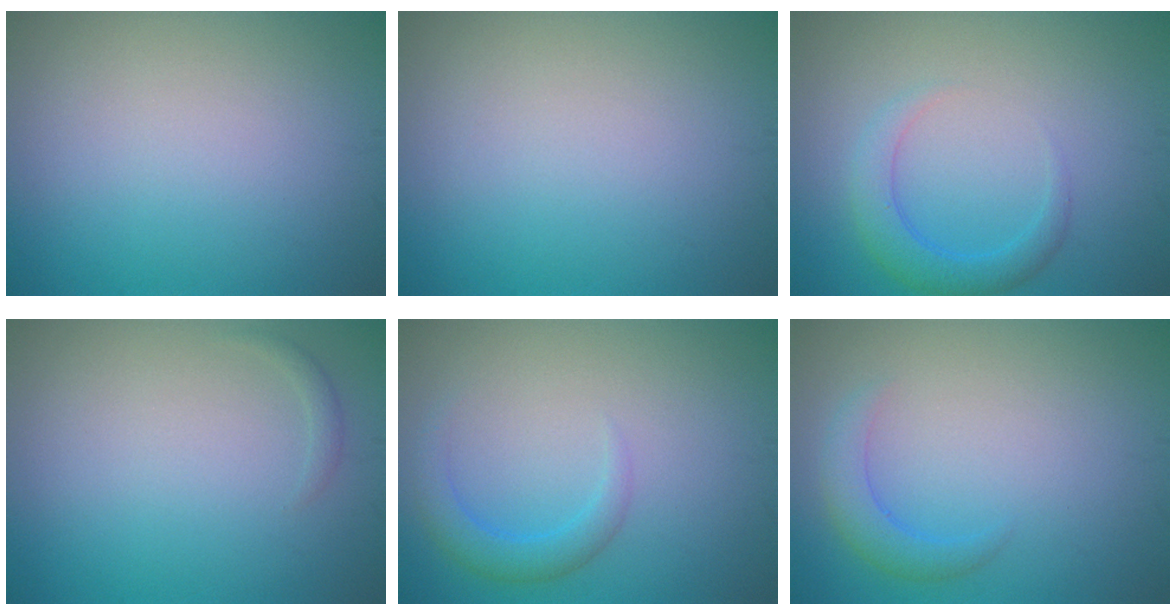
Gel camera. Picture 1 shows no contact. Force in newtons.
{"total": 0.0}
{"total": 2.8, "press": 2.8, "slide": 0.2}
{"total": 0.6, "press": 0.6, "slide": 0.0}
{"total": 2.4, "press": 2.4, "slide": 0.1}
{"total": 2.3, "press": 2.3, "slide": 0.0}